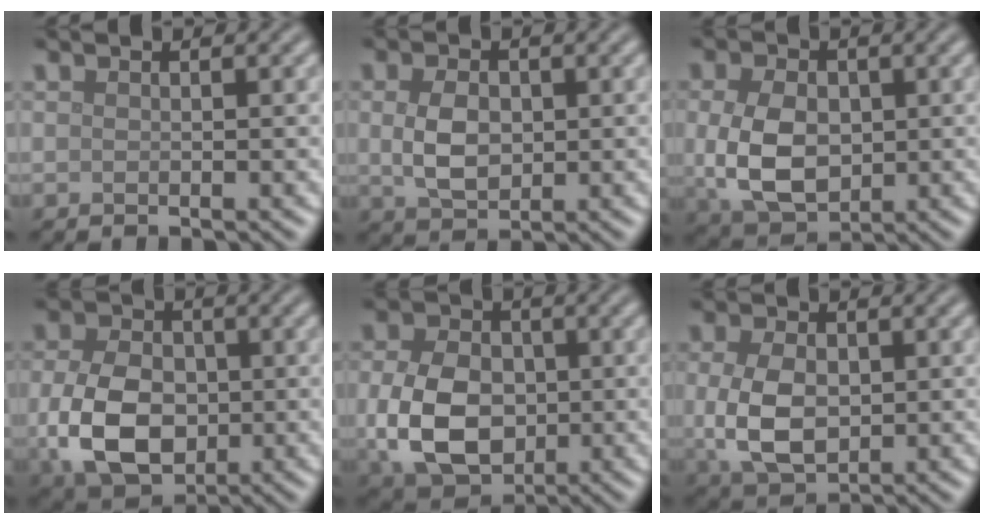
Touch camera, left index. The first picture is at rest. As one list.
[{"total": 3.8, "force": [0.2, 2.6, 2.7], "torque": [-0.061, 0.000, 0.003]}, {"total": 6.6, "force": [-0.2, 4.6, 4.7], "torque": [-0.103, -0.005, -0.002]}, {"total": 8.5, "force": [-1.1, 6.0, 5.9], "torque": [-0.135, -0.014, -0.021]}, {"total": 8.5, "force": [-0.8, 6.2, 5.8], "torque": [-0.130, -0.012, -0.016]}, {"total": 5.7, "force": [-0.2, 3.8, 4.3], "torque": [-0.097, -0.004, 0.000]}]